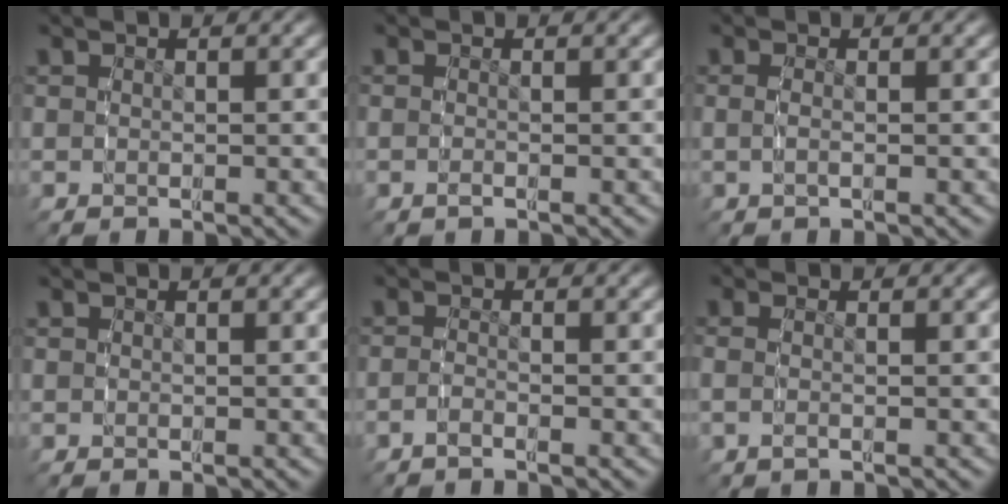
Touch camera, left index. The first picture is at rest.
{"total": 0.9, "force": [-0.5, 0.4, 0.6], "torque": [-0.016, 0.001, -0.011]}
{"total": 1.0, "force": [-0.3, 0.3, 1.0], "torque": [-0.024, -0.002, -0.005]}
{"total": 0.0}
{"total": 1.6, "force": [-1.3, 0.5, 0.8], "torque": [-0.016, 0.001, -0.030]}
{"total": 1.7, "force": [-0.3, 0.9, 1.5], "torque": [-0.040, 0.001, -0.008]}